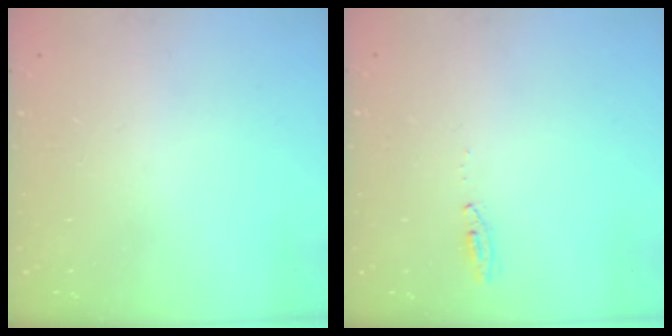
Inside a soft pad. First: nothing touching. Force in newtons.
{"total": 4.1, "press": 3.1, "slide": 2.6}